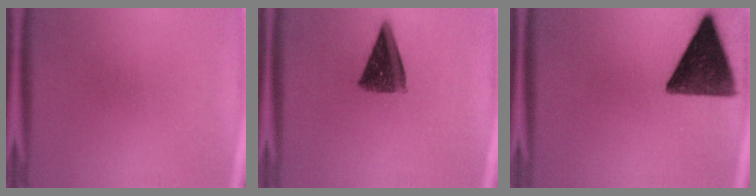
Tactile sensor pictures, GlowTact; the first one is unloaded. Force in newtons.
{"total": 9.5}
{"total": 13.2}